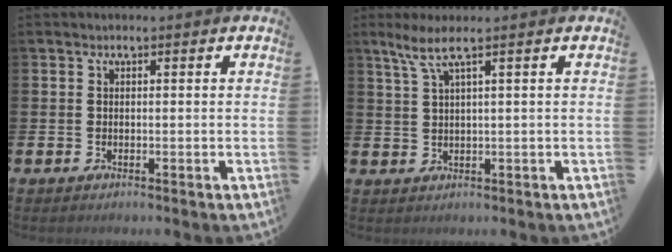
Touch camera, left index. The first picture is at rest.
{"total": 3.6, "force": [2.1, -0.1, 3.0], "torque": [-0.066, 0.004, 0.036]}